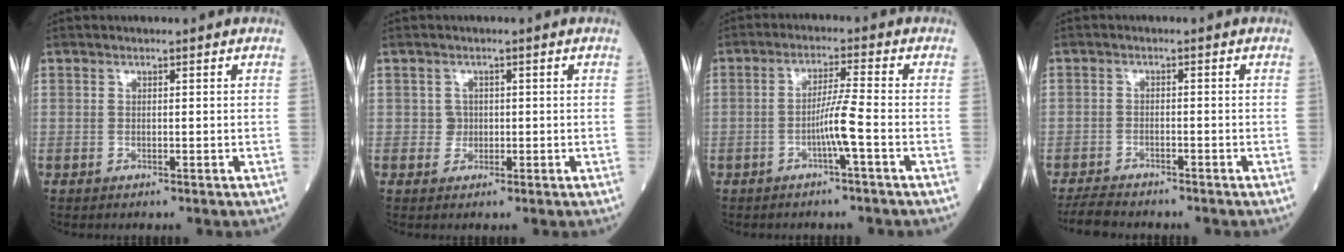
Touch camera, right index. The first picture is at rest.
{"total": 1.5, "force": [0.0, 1.5, 0.1], "torque": [0.001, 0.006, 0.001]}
{"total": 4.4, "force": [-1.7, -0.9, 4.0], "torque": [-0.079, 0.005, -0.030]}
{"total": 4.0, "force": [-3.8, 1.2, 0.9], "torque": [-0.020, -0.009, -0.065]}